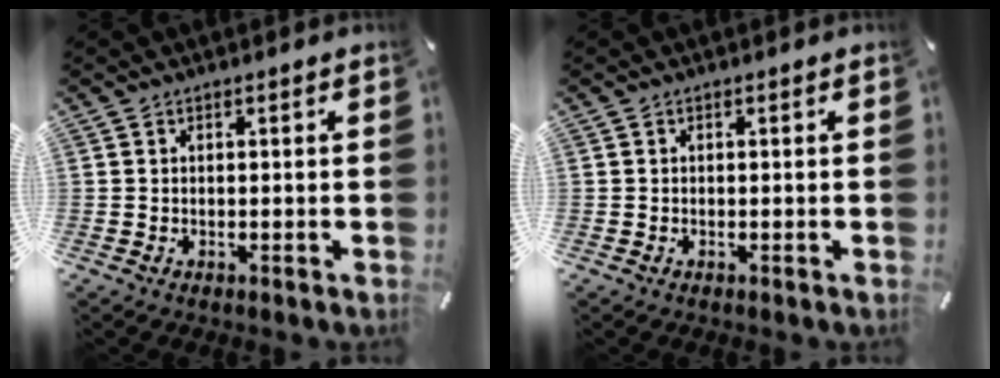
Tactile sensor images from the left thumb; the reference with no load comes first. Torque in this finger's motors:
{"motor_torque": [0.00, 0.00, 0.00, 0.00, 0.00]}